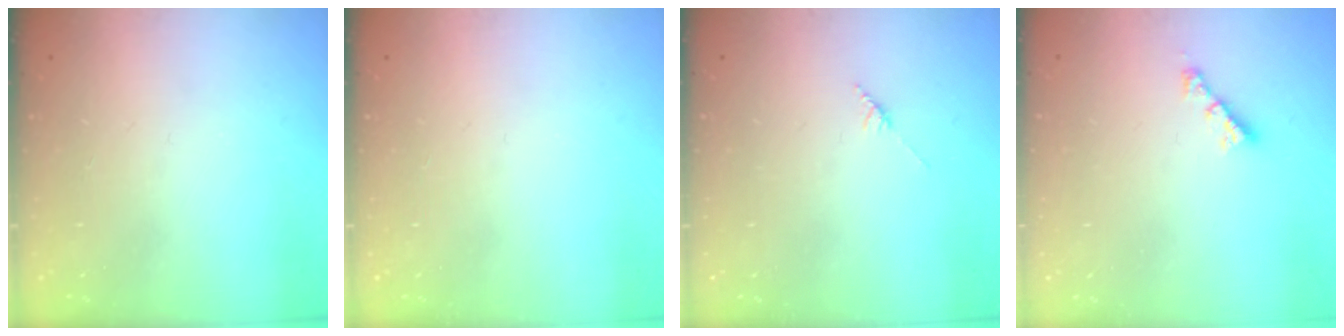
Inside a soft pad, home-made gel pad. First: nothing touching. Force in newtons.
{"total": 0.0}
{"total": 2.8, "press": 2.8, "slide": 0.4}
{"total": 2.6, "press": 2.6, "slide": 0.1}